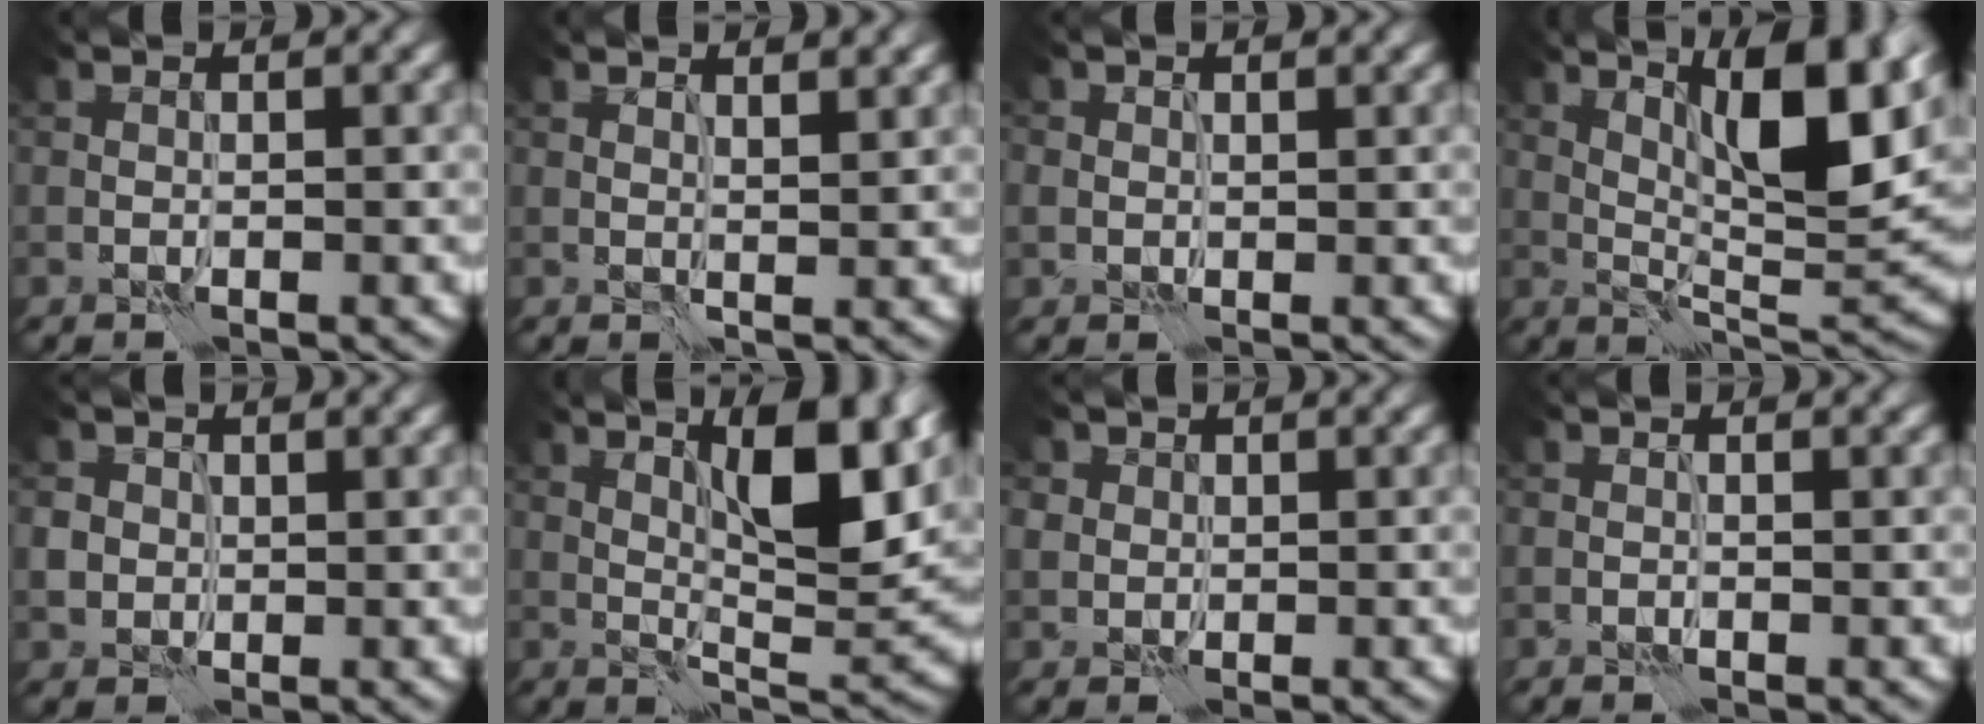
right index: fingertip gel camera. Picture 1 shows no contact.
{"total": 1.5, "force": [1.2, 0.1, 0.9], "torque": [-0.015, -0.004, 0.023]}
{"total": 1.1, "force": [0.4, 1.0, 0.3], "torque": [-0.008, -0.001, 0.008]}
{"total": 10.9, "force": [4.7, 2.5, 9.5], "torque": [-0.144, 0.004, 0.081]}
{"total": 1.8, "force": [0.1, 1.7, 0.5], "torque": [-0.011, 0.000, 0.002]}
{"total": 8.9, "force": [3.7, 2.4, 7.7], "torque": [-0.119, 0.001, 0.064]}
{"total": 2.7, "force": [1.2, 2.3, 0.7], "torque": [-0.018, 0.004, 0.019]}
{"total": 0.5, "force": [-0.1, 0.3, 0.4], "torque": [-0.005, -0.001, -0.003]}